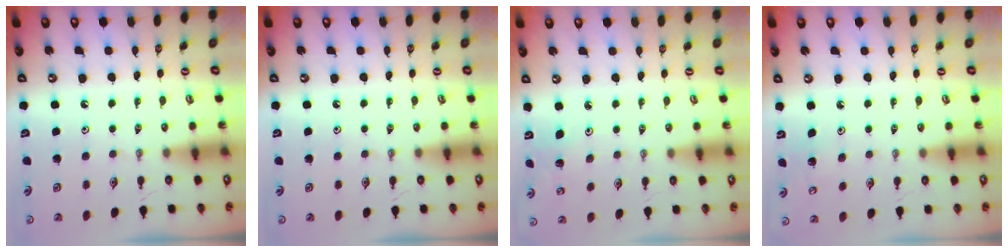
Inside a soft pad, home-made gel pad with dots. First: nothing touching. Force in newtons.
{"total": 0.0}
{"total": 2.7, "press": 2.7, "slide": 0.3}
{"total": 5.3, "press": 5.3, "slide": 0.3}